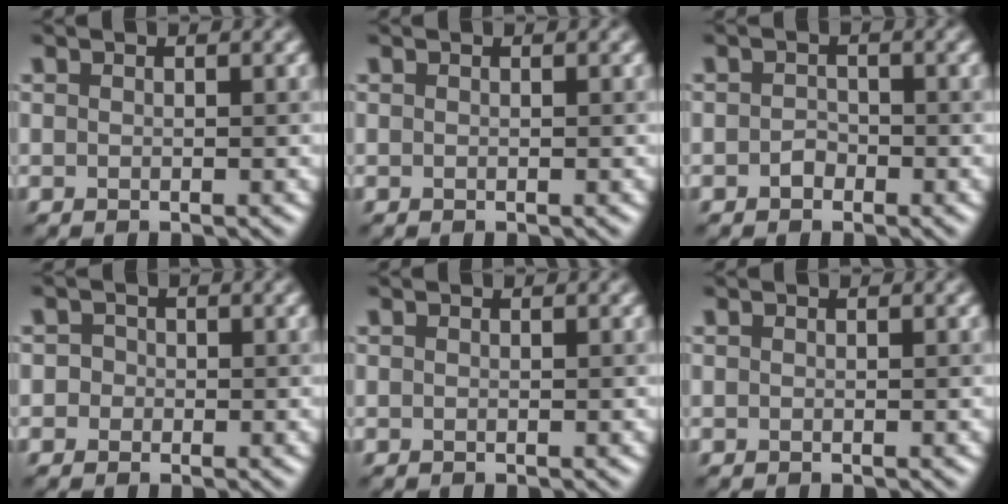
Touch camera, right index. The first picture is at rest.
{"total": 0.0}
{"total": 0.6, "force": [-0.5, 0.4, 0.1], "torque": [-0.005, 0.007, -0.003]}
{"total": 0.9, "force": [0.0, 0.9, -0.1], "torque": [0.012, 0.009, -0.005]}
{"total": 0.0}
{"total": 0.0}